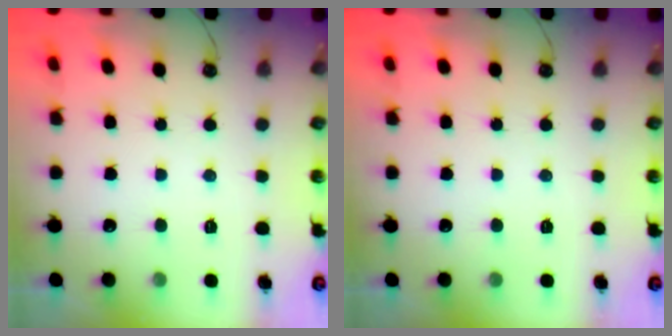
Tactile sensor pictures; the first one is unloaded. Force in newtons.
{"total": 0.0}